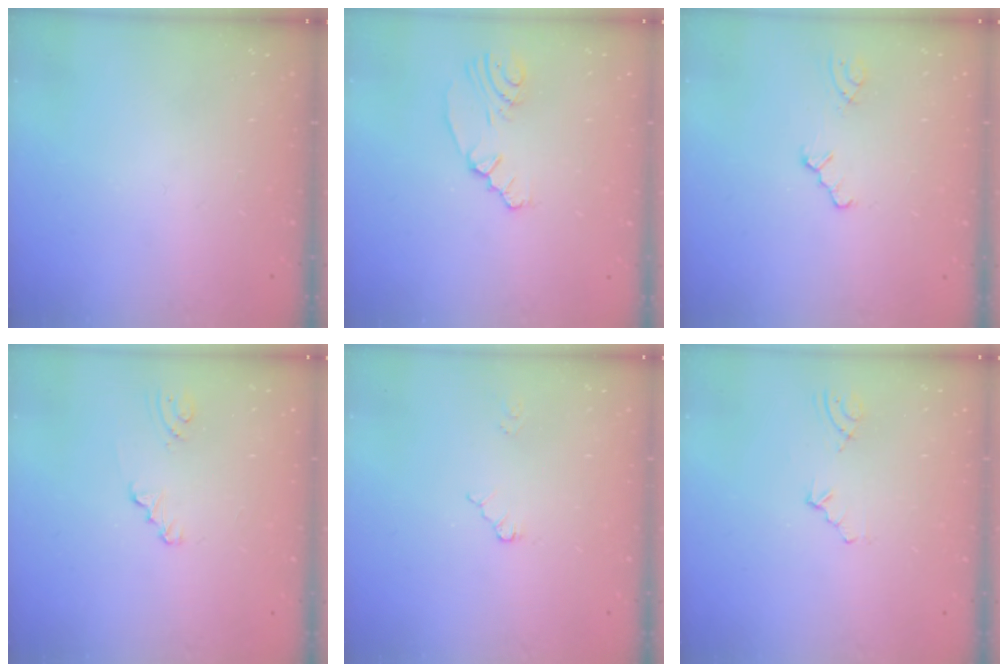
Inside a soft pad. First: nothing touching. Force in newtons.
{"total": 5.1, "press": 2.7, "slide": 4.3}
{"total": 1.2, "press": 1.1, "slide": 0.2}
{"total": 1.3, "press": 1.3, "slide": 0.1}
{"total": 2.6, "press": 2.6, "slide": 0.4}
{"total": 2.7, "press": 1.9, "slide": 2.0}